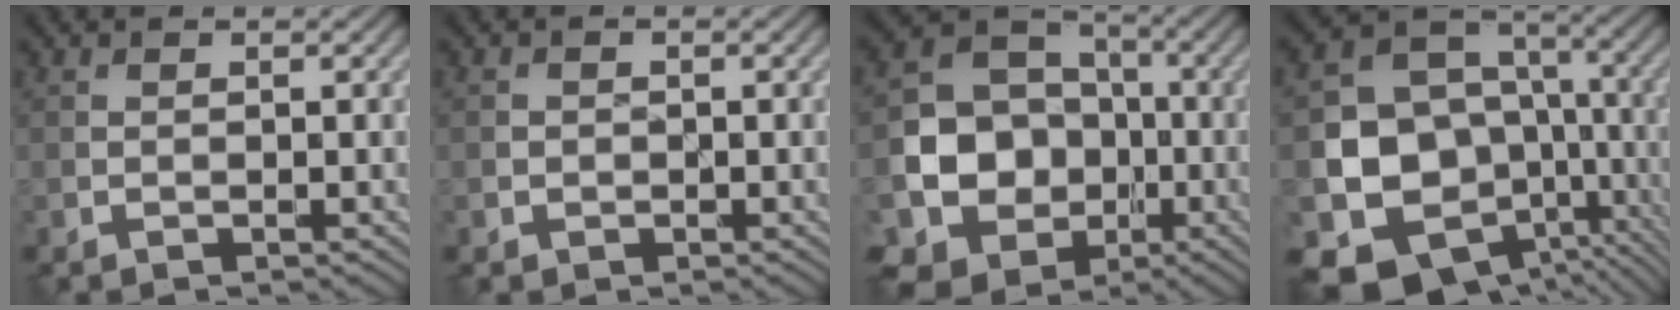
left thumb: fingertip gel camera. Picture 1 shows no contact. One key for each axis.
{"total": 0.8, "fx": -0.2, "fy": 0.8, "fz": 0.1, "tx": 0.001, "ty": -0.004, "tz": -0.005}
{"total": 12.7, "fx": -3.5, "fy": 10.7, "fz": 6.0, "tx": -0.143, "ty": -0.030, "tz": -0.077}
{"total": 15.1, "fx": -6.1, "fy": 11.9, "fz": 7.1, "tx": -0.152, "ty": -0.044, "tz": -0.093}